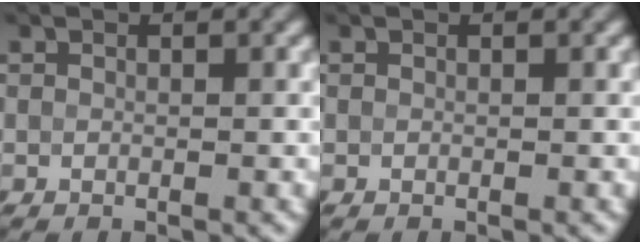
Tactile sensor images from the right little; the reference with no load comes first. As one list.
[{"total": 0.0}]